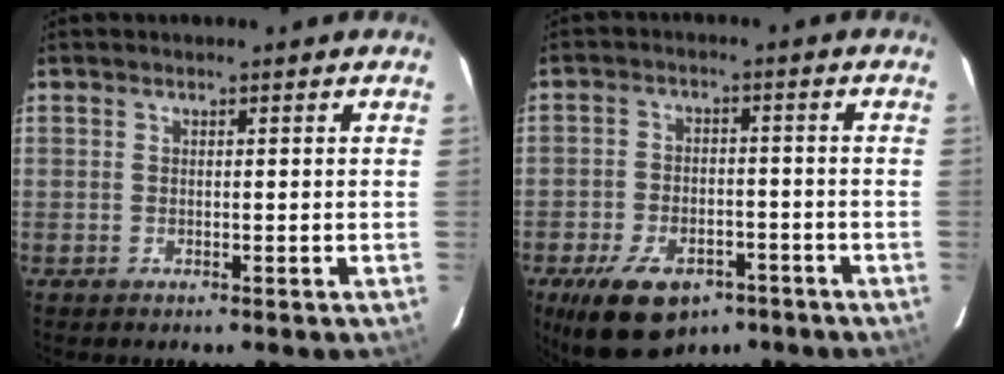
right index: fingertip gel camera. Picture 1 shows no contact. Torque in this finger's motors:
{"motor_torque": [1.07, -1.07, 0.55, 0.05]}